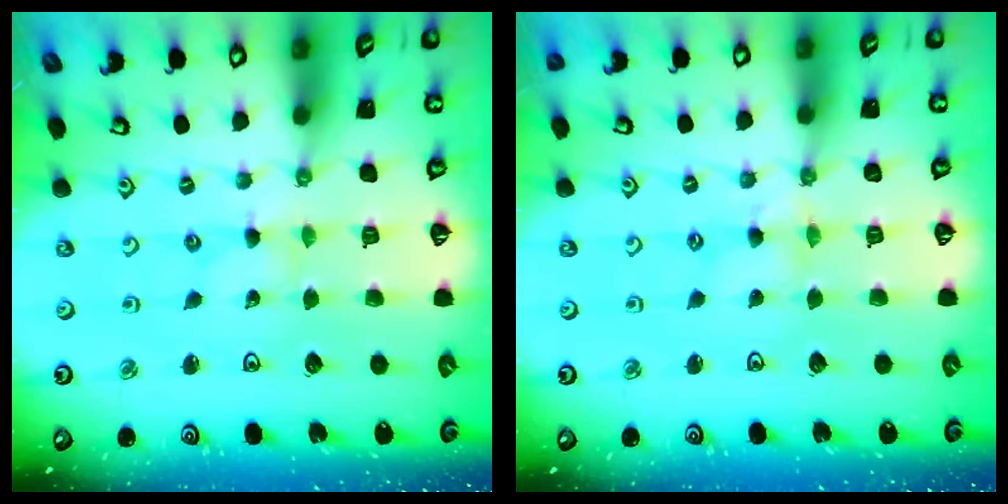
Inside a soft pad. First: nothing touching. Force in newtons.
{"total": 1.1, "press": 1.1, "slide": 0.2}